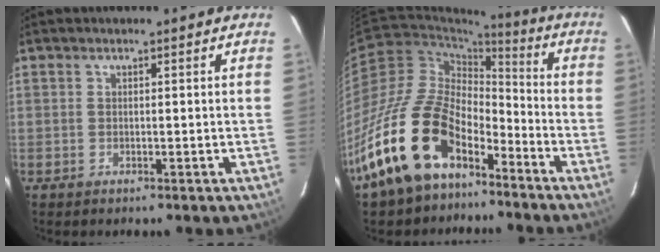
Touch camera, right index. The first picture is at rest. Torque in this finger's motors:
{"motor_torque": [2.14, 0.00, 0.92, 0.21]}